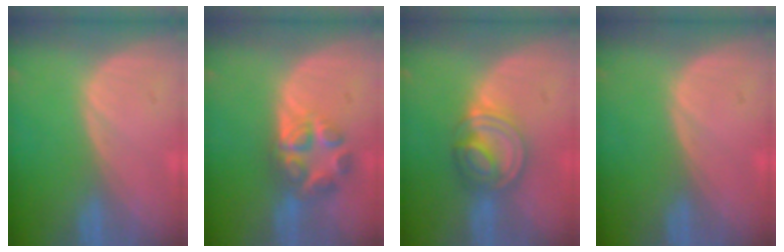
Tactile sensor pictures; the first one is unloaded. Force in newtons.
{"total": 7.0, "press": 5.9, "slide": 3.8}
{"total": 7.0, "press": 6.3, "slide": 3.1}
{"total": 0.0}